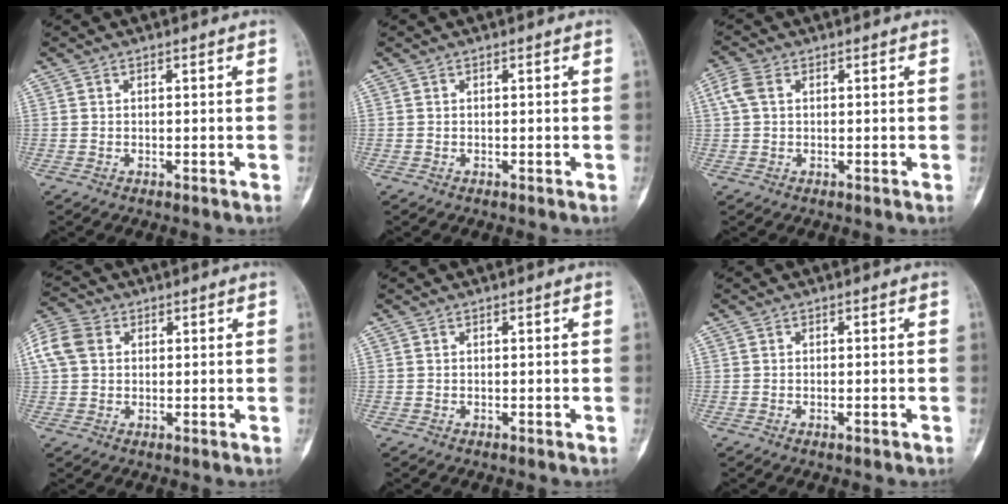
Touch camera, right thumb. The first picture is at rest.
{"total": 0.0}
{"total": 3.5, "force": [1.0, 2.3, 2.5], "torque": [-0.074, 0.015, 0.019]}
{"total": 9.7, "force": [2.5, 7.6, 5.5], "torque": [-0.129, 0.023, 0.047]}
{"total": 0.0}
{"total": 0.9, "force": [-0.5, 0.2, 0.7], "torque": [-0.010, -0.001, -0.006]}